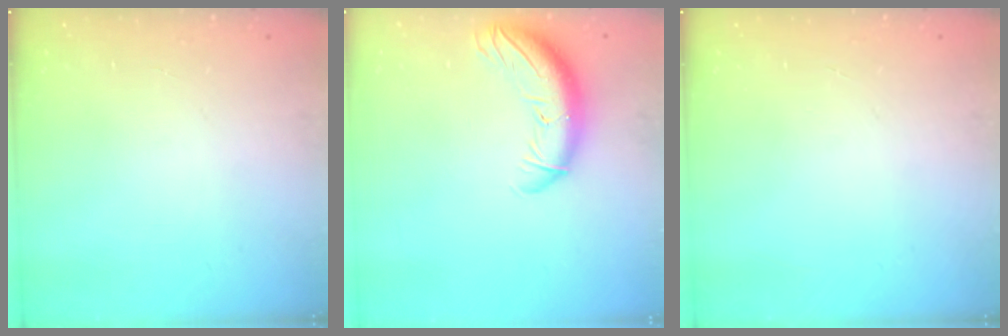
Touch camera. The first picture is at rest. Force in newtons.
{"total": 11.9, "press": 11.5, "slide": 3.2}
{"total": 0.0}